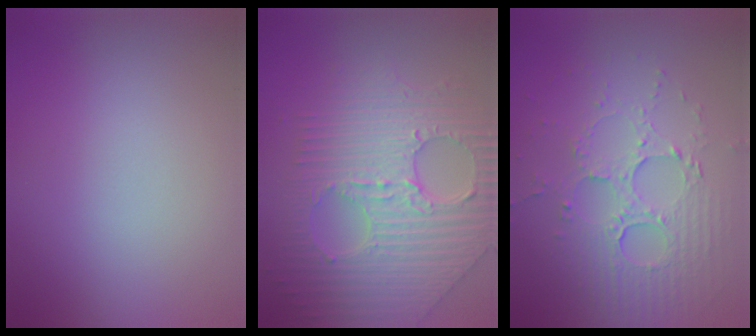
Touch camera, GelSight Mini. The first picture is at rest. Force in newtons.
{"total": 9.4, "press": 6.4, "slide": 7.0}
{"total": 5.4, "press": 3.7, "slide": 4.0}